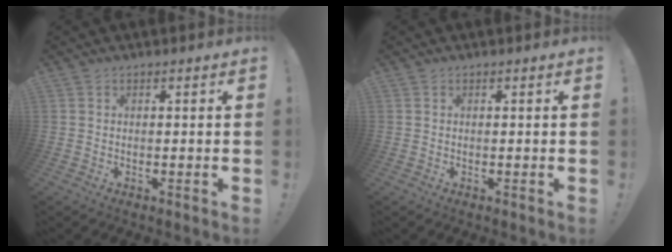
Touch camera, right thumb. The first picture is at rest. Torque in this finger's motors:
{"motor_torque": [0.01, -0.16, 0.06, -0.07, 0.00]}